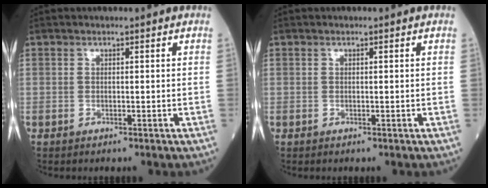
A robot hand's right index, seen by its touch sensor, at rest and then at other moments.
{"total": 0.0}